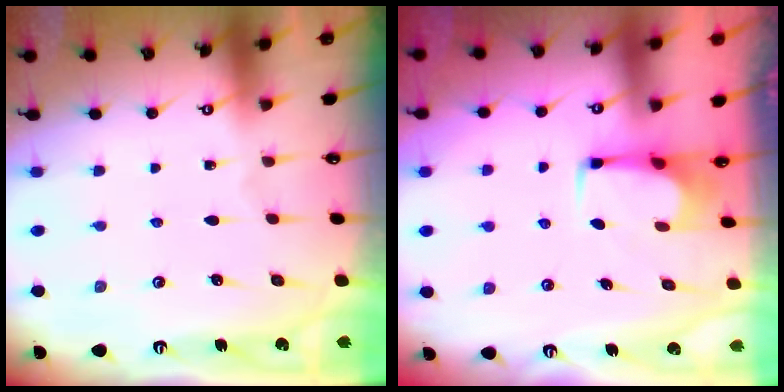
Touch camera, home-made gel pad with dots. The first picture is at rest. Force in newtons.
{"total": 2.7, "press": 2.6, "slide": 0.4}